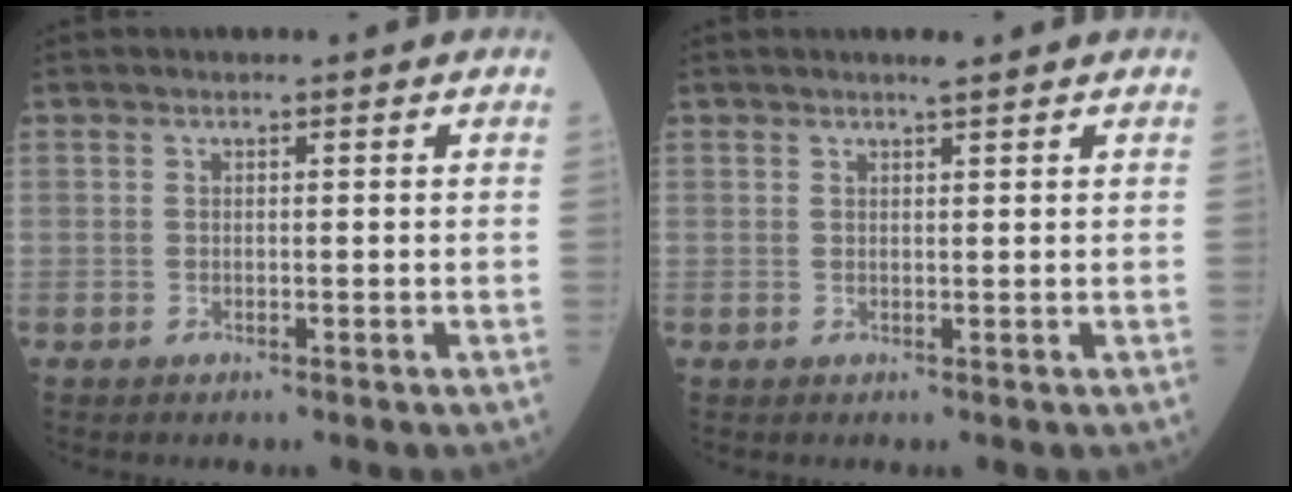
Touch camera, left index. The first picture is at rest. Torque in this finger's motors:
{"motor_torque": [-0.93, 0.07, -0.30, -0.01]}